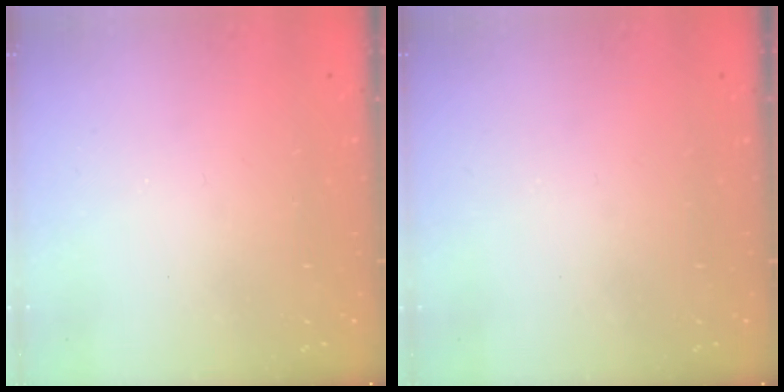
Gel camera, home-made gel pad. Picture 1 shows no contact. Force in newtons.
{"total": 0.0}